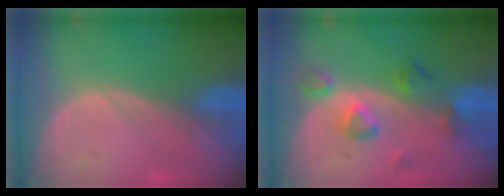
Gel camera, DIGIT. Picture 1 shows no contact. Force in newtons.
{"total": 5.1, "press": 5.1, "slide": 0.7}